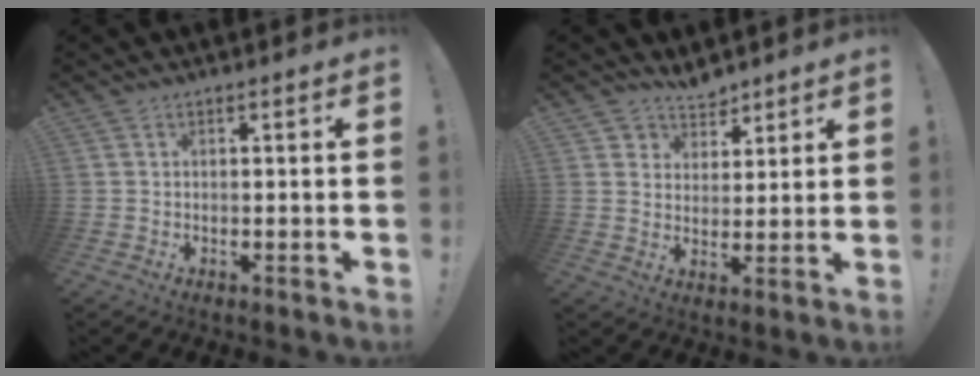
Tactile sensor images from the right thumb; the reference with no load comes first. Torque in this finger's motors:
{"motor_torque": [0.08, -0.13, 0.17, 0.32, 0.00]}